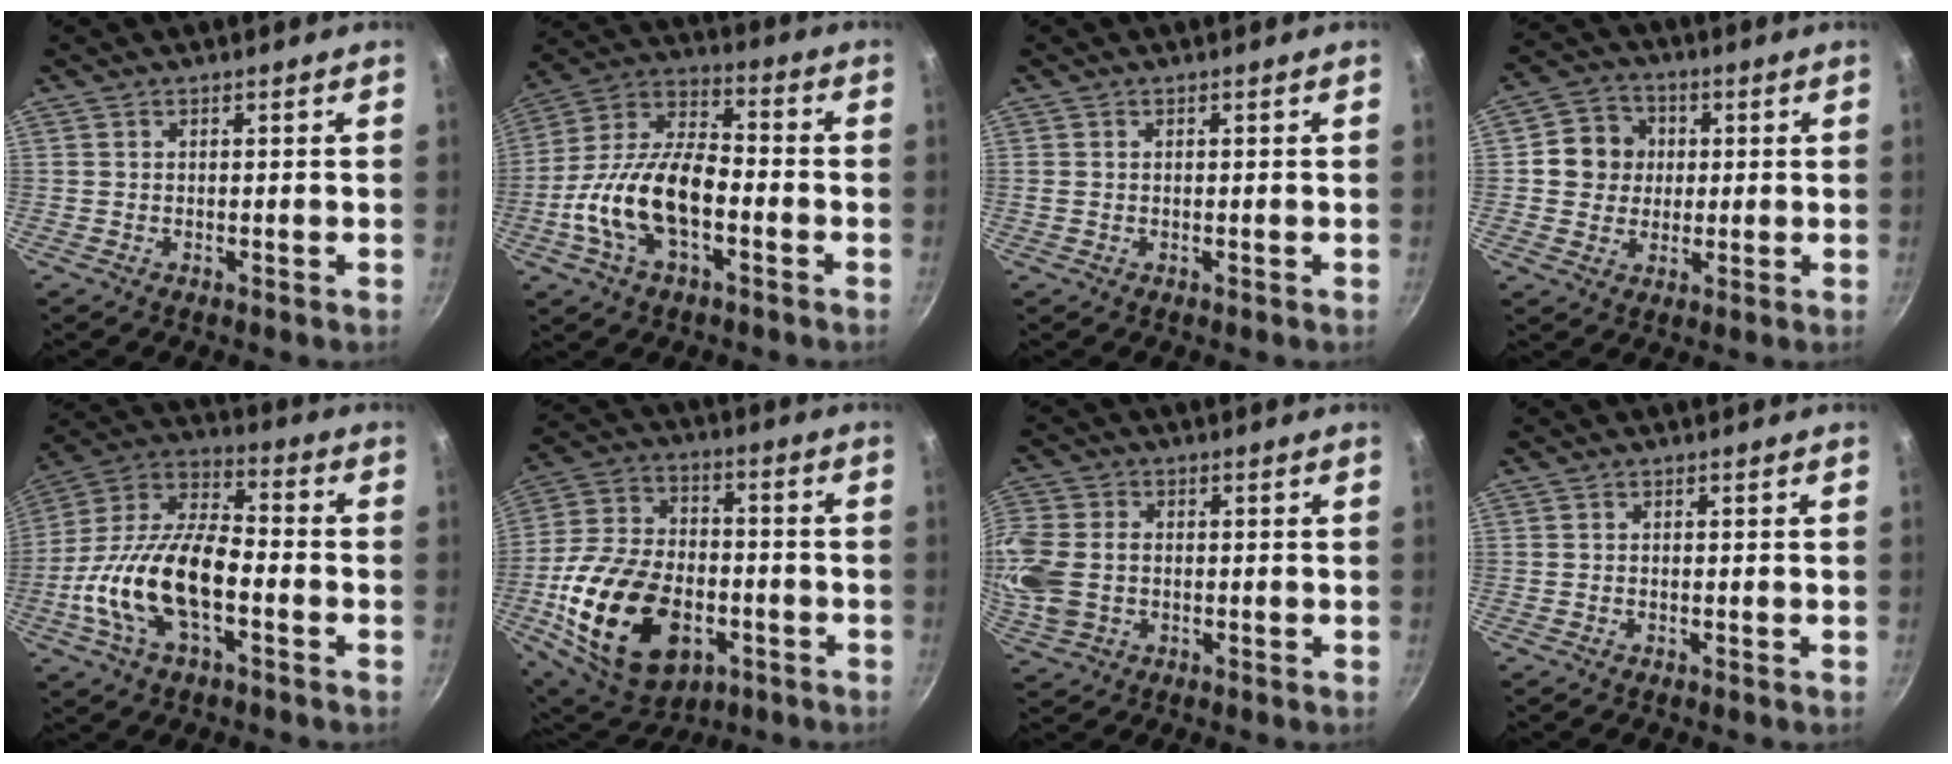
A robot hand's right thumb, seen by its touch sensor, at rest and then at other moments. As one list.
[{"total": 17.3, "force": [-4.7, 8.9, 14.0], "torque": [-0.248, 0.044, -0.103]}, {"total": 0.7, "force": [0.0, 0.7, 0.4], "torque": [-0.007, 0.002, 0.001]}, {"total": 8.5, "force": [1.1, 7.9, 3.1], "torque": [-0.014, 0.010, 0.006]}, {"total": 19.5, "force": [-5.3, 9.6, 16.2], "torque": [-0.295, 0.043, -0.116]}, {"total": 25.5, "force": [-7.5, 16.1, 18.2], "torque": [-0.329, 0.026, -0.118]}, {"total": 11.9, "force": [-0.8, 9.1, 7.6], "torque": [-0.178, 0.006, -0.019]}, {"total": 0.0}]